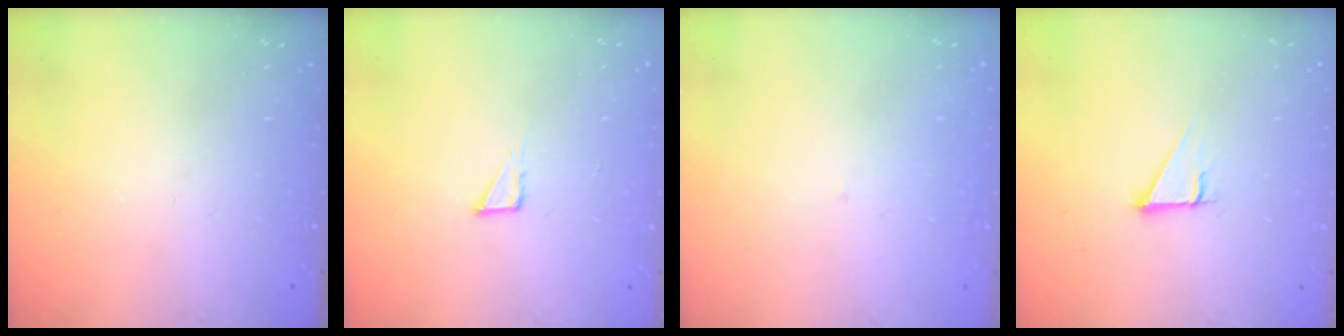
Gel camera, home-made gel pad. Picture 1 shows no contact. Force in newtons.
{"total": 2.8, "press": 2.8, "slide": 0.2}
{"total": 1.7, "press": 1.6, "slide": 0.1}
{"total": 2.9, "press": 2.9, "slide": 0.1}